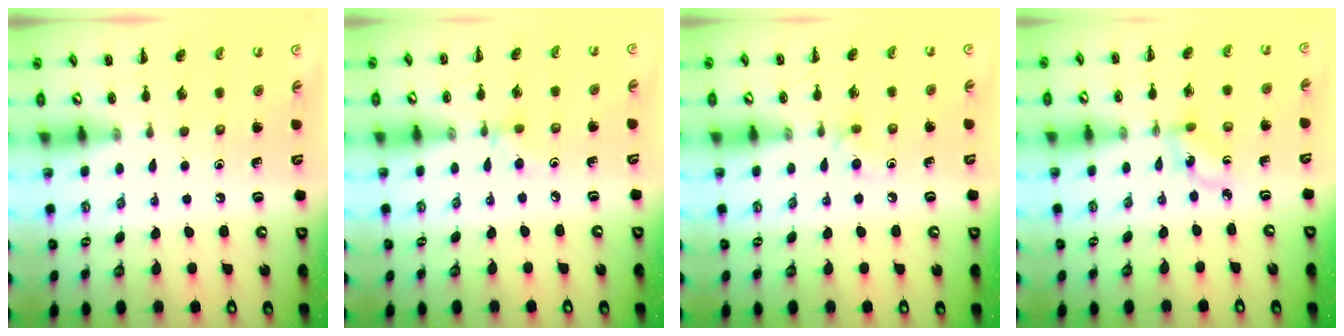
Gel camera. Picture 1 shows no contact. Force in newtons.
{"total": 2.8, "press": 2.6, "slide": 0.9}
{"total": 4.3, "press": 4.1, "slide": 1.3}
{"total": 1.5, "press": 1.4, "slide": 0.4}